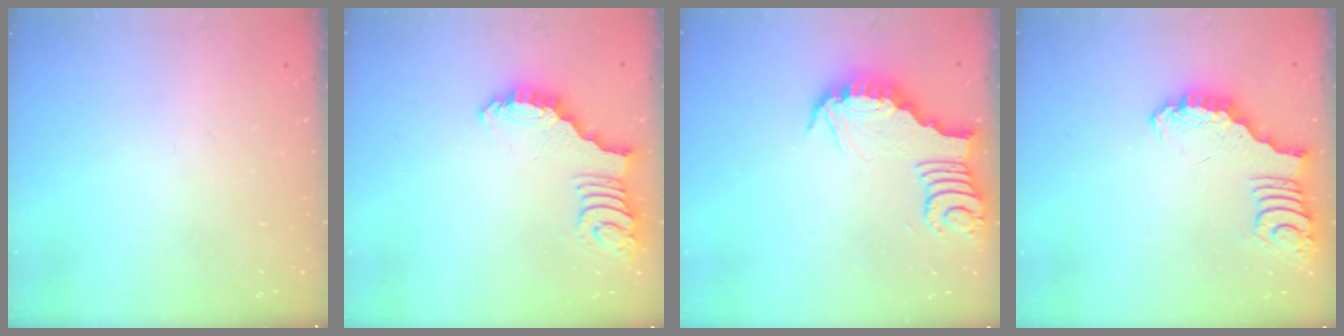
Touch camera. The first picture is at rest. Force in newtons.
{"total": 2.7, "press": 2.6, "slide": 0.5}
{"total": 4.0, "press": 3.9, "slide": 0.5}
{"total": 3.3, "press": 3.3, "slide": 0.4}